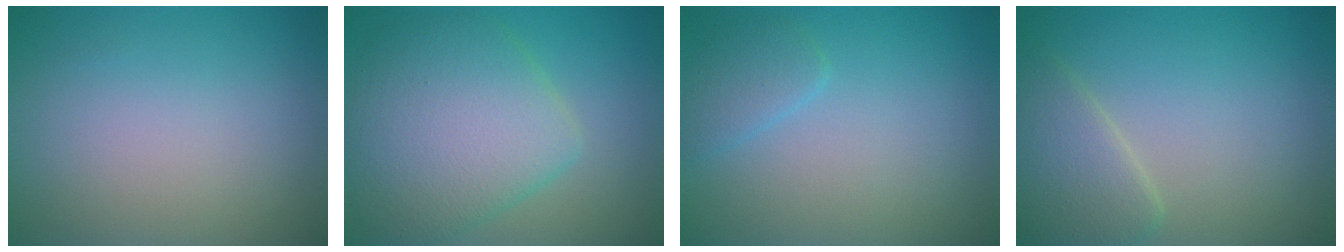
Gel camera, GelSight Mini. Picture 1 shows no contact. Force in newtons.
{"total": 7.7, "press": 7.7, "slide": 0.3}
{"total": 1.6, "press": 1.6, "slide": 0.2}
{"total": 3.3, "press": 3.3, "slide": 0.3}